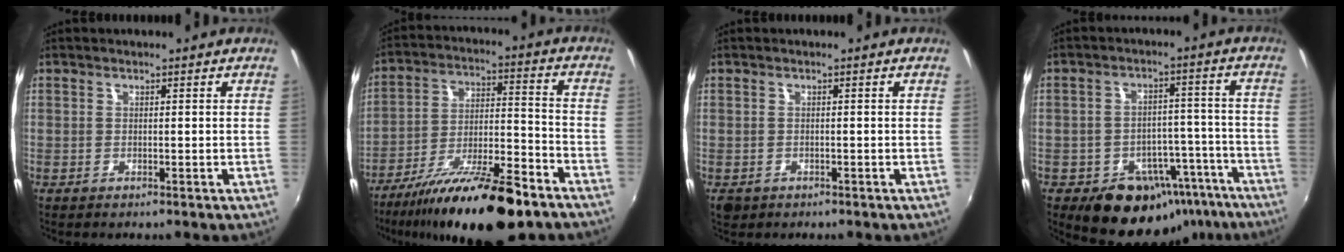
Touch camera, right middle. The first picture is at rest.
{"total": 21.6, "force": [-15.7, 4.6, 14.1], "torque": [-0.255, -0.033, -0.253]}
{"total": 2.3, "force": [-1.1, 1.7, 1.1], "torque": [-0.024, -0.009, -0.016]}
{"total": 15.4, "force": [-10.0, 10.2, 5.9], "torque": [-0.095, 0.042, -0.103]}